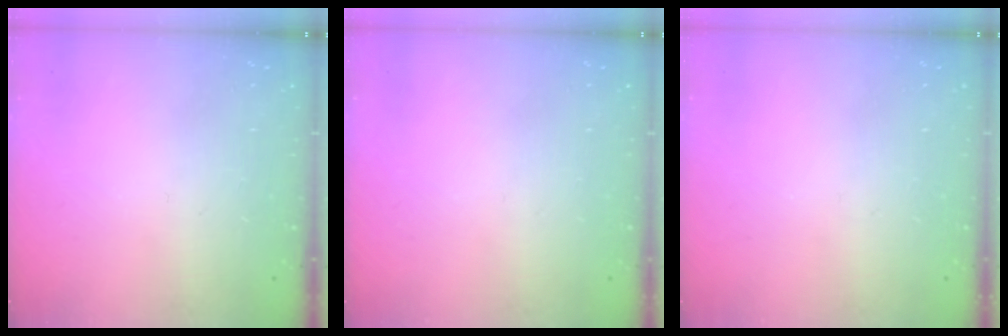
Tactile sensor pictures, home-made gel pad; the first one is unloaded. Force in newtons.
{"total": 0.0}
{"total": 0.0}